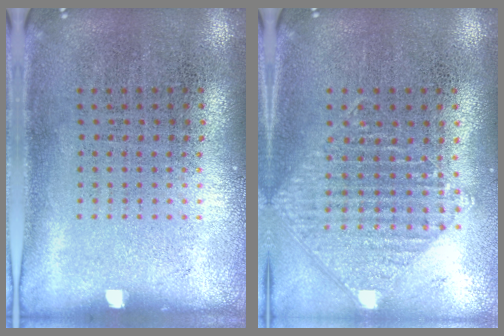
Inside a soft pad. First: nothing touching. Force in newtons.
{"total": 1.0, "press": 1.0, "slide": 0.1}